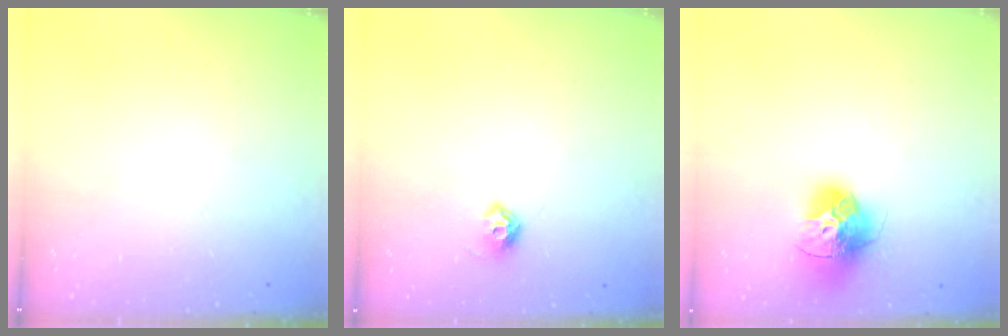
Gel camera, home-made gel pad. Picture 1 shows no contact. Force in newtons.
{"total": 6.4, "press": 6.3, "slide": 1.1}
{"total": 15.3, "press": 15.2, "slide": 1.7}